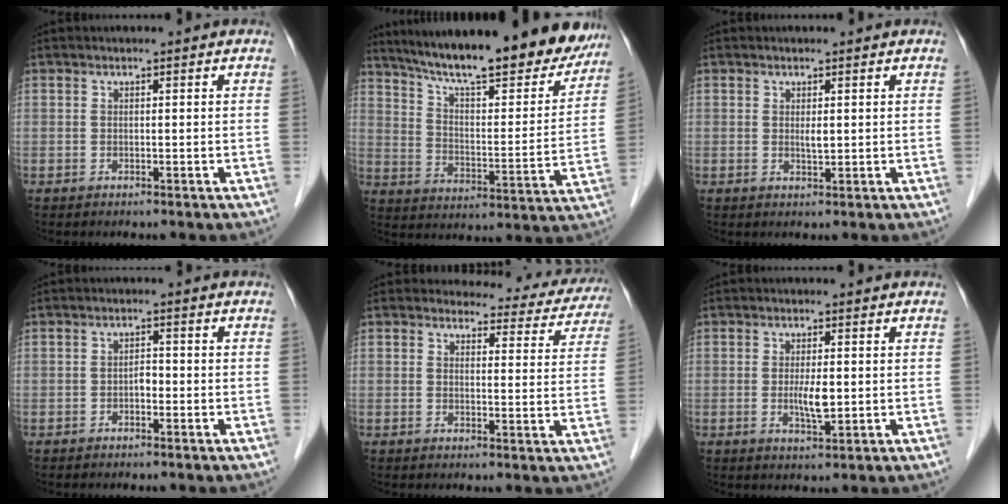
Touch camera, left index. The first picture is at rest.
{"total": 25.0, "force": [21.3, 4.6, 12.2], "torque": [-0.188, -0.020, 0.297]}
{"total": 1.2, "force": [0.3, 0.4, 1.1], "torque": [-0.023, -0.003, 0.007]}
{"total": 1.5, "force": [-0.6, 0.8, 1.1], "torque": [-0.016, 0.005, -0.012]}
{"total": 12.1, "force": [11.3, 3.8, 1.4], "torque": [0.019, -0.029, 0.100]}
{"total": 3.5, "force": [-0.1, 0.9, 3.4], "torque": [-0.064, -0.004, 0.000]}